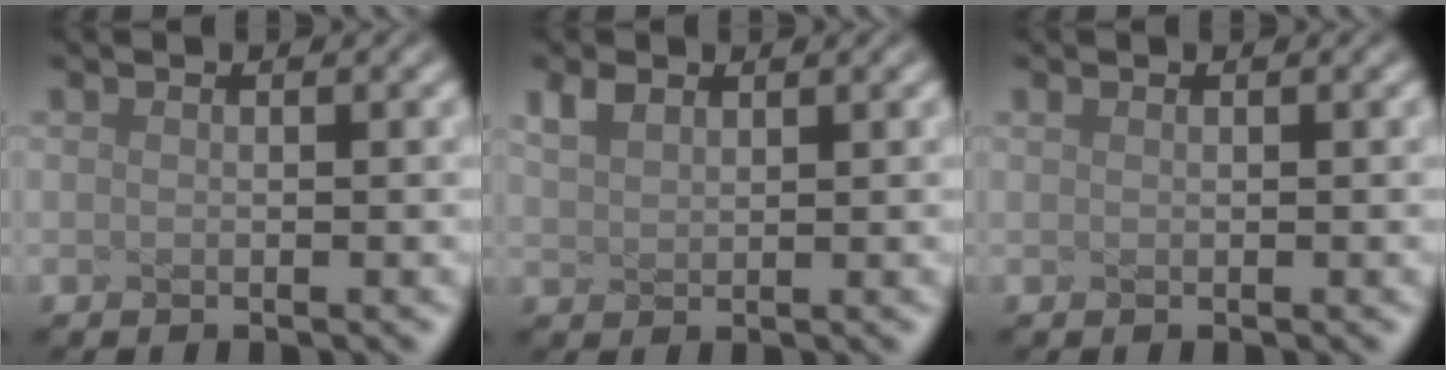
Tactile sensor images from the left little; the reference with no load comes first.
{"total": 1.8, "force": [1.3, 0.9, 0.8], "torque": [-0.024, 0.005, 0.031]}
{"total": 0.0}